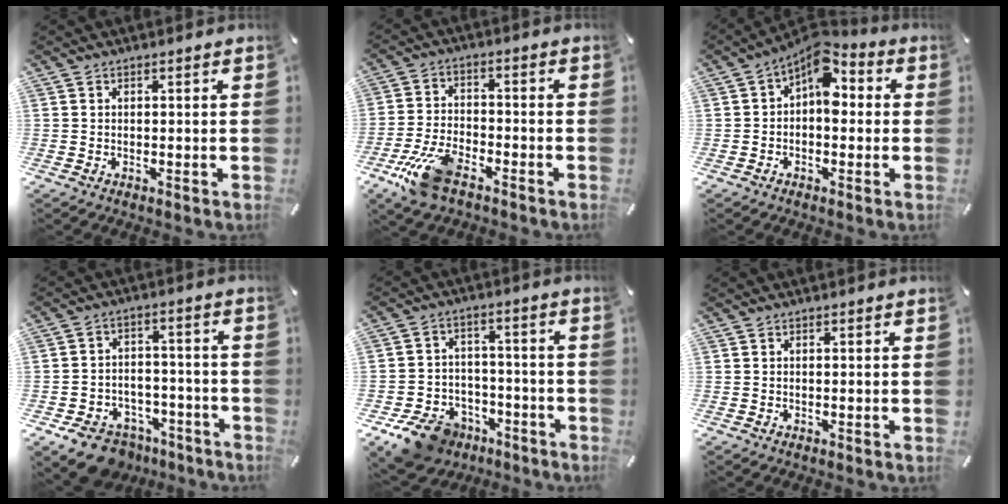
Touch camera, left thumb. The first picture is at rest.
{"total": 10.7, "force": [-6.8, 4.7, 6.8], "torque": [-0.146, 0.028, -0.128]}
{"total": 8.6, "force": [2.8, 5.1, 6.3], "torque": [-0.093, -0.025, 0.047]}
{"total": 9.9, "force": [-7.0, 6.1, 3.6], "torque": [-0.050, 0.062, -0.118]}
{"total": 11.3, "force": [-7.8, 7.3, 3.8], "torque": [-0.068, 0.061, -0.136]}
{"total": 0.0}